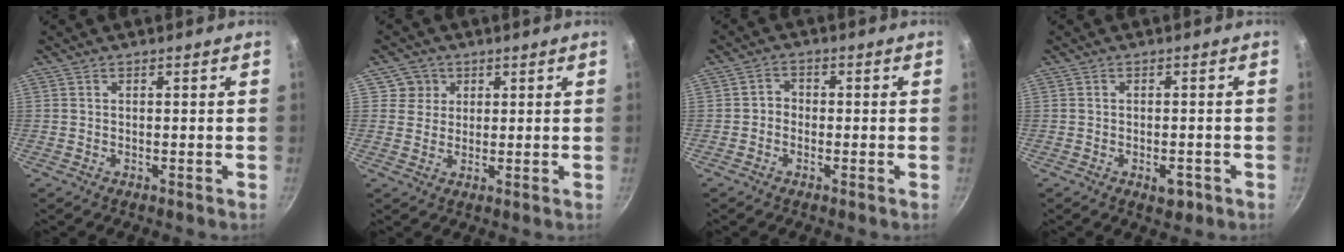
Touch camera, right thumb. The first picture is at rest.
{"total": 3.9, "force": [1.5, 3.6, 0.1], "torque": [0.034, 0.006, 0.020]}
{"total": 2.4, "force": [-0.7, 2.1, 1.0], "torque": [-0.002, 0.012, -0.018]}
{"total": 3.2, "force": [-1.5, 1.7, 2.3], "torque": [-0.023, 0.010, -0.015]}